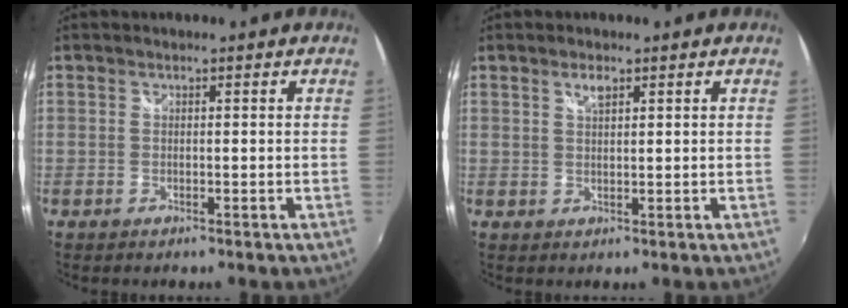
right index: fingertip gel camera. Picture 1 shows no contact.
{"total": 2.0, "force": [1.3, 0.6, 1.3], "torque": [-0.023, 0.002, 0.022]}